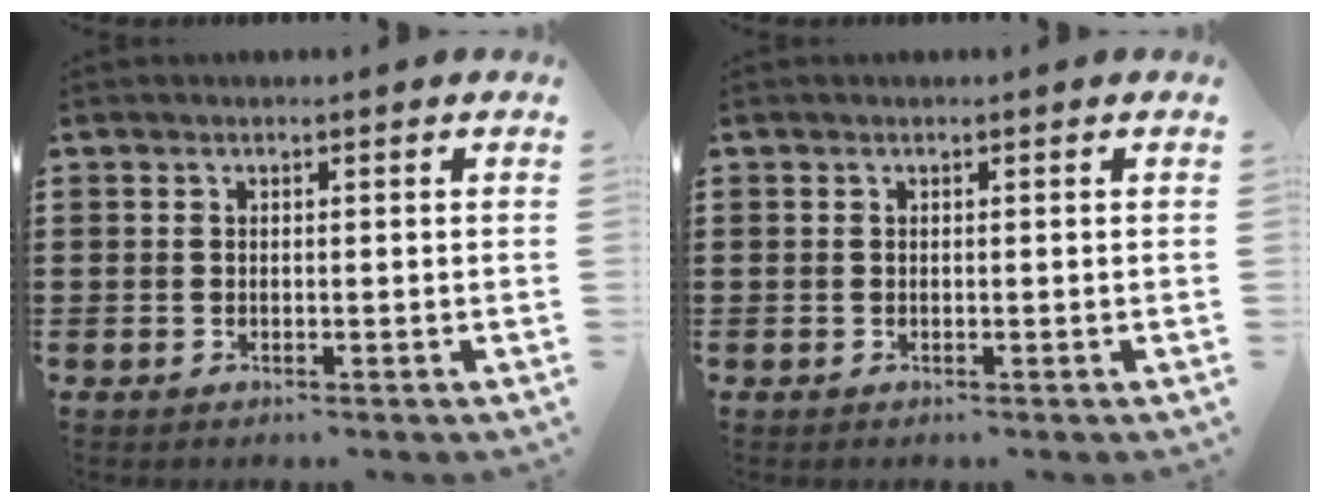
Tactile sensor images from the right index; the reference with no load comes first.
{"total": 0.0}